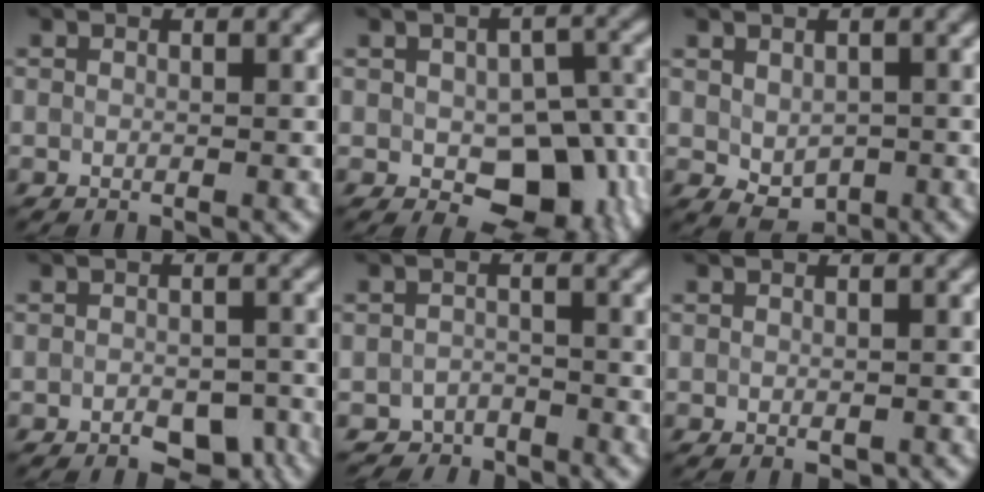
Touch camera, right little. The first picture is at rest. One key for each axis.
{"total": 9.1, "fx": -2.8, "fy": 5.2, "fz": 6.9, "tx": -0.104, "ty": -0.024, "tz": -0.016}
{"total": 1.8, "fx": -0.3, "fy": 1.2, "fz": 1.2, "tx": -0.029, "ty": -0.007, "tz": 0.016}
{"total": 3.0, "fx": -2.2, "fy": 1.1, "fz": 1.7, "tx": -0.025, "ty": 0.002, "tz": -0.019}
{"total": 2.2, "fx": -2.0, "fy": 0.3, "fz": -0.8, "tx": 0.014, "ty": 0.008, "tz": -0.028}
{"total": 0.5, "fx": -0.4, "fy": -0.3, "fz": 0.0, "tx": -0.007, "ty": -0.002, "tz": 0.007}